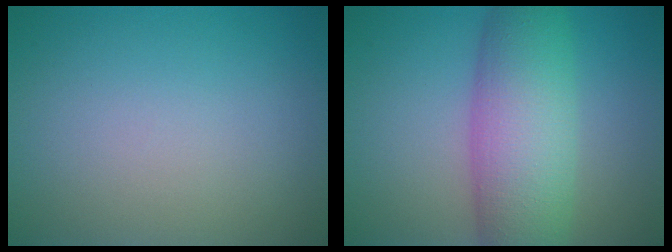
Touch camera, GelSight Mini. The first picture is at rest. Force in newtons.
{"total": 8.5, "press": 8.5, "slide": 0.1}